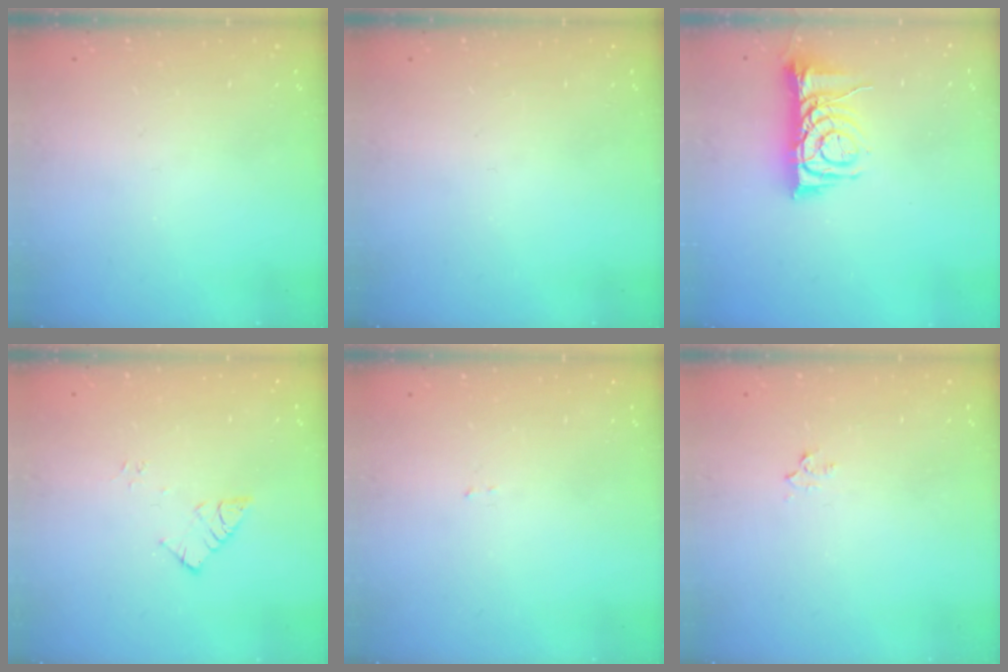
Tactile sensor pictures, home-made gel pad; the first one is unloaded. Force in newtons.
{"total": 0.0}
{"total": 7.2, "press": 7.1, "slide": 0.8}
{"total": 6.0, "press": 6.0, "slide": 0.3}
{"total": 1.6, "press": 1.6, "slide": 0.1}
{"total": 3.0, "press": 3.0, "slide": 0.4}